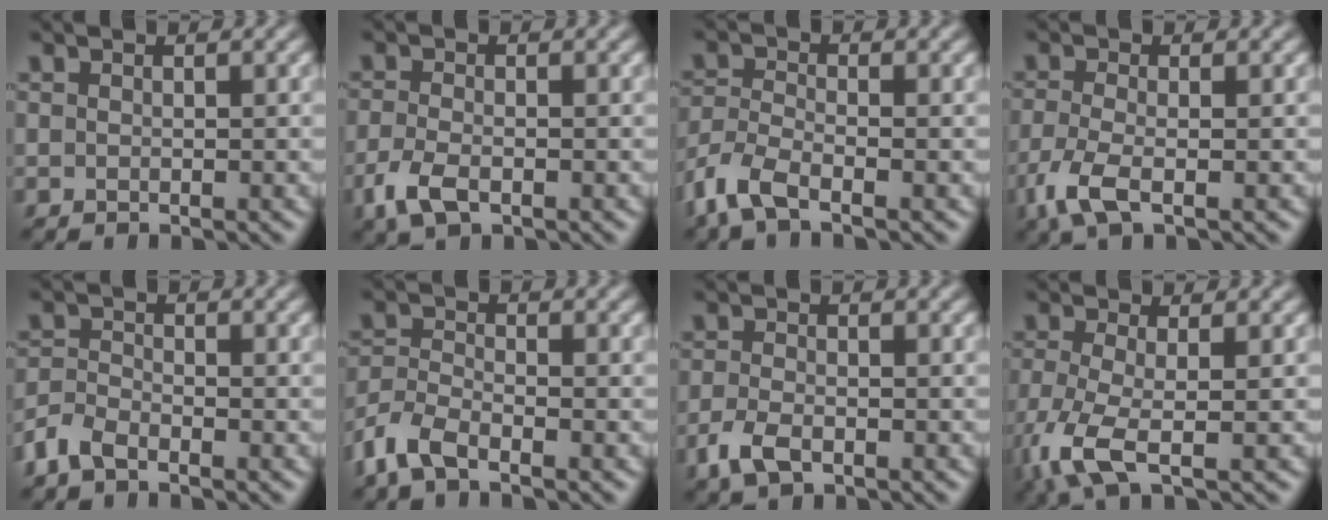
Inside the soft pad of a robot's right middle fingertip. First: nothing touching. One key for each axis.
{"total": 3.2, "fx": -1.7, "fy": 1.5, "fz": 2.2, "tx": -0.056, "ty": -0.006, "tz": -0.039}
{"total": 4.3, "fx": -3.0, "fy": 1.5, "fz": 2.7, "tx": -0.067, "ty": -0.010, "tz": -0.075}
{"total": 3.6, "fx": -1.8, "fy": 1.3, "fz": 2.9, "tx": -0.077, "ty": -0.007, "tz": -0.044}
{"total": 2.4, "fx": -1.8, "fy": 1.1, "fz": 1.2, "tx": -0.027, "ty": 0.003, "tz": -0.046}
{"total": 3.8, "fx": -2.8, "fy": 1.4, "fz": 2.2, "tx": -0.050, "ty": -0.005, "tz": -0.070}
{"total": 2.8, "fx": -1.5, "fy": 1.4, "fz": 1.9, "tx": -0.046, "ty": -0.004, "tz": -0.035}
{"total": 5.1, "fx": -2.3, "fy": 1.5, "fz": 4.3, "tx": -0.112, "ty": -0.019, "tz": -0.054}